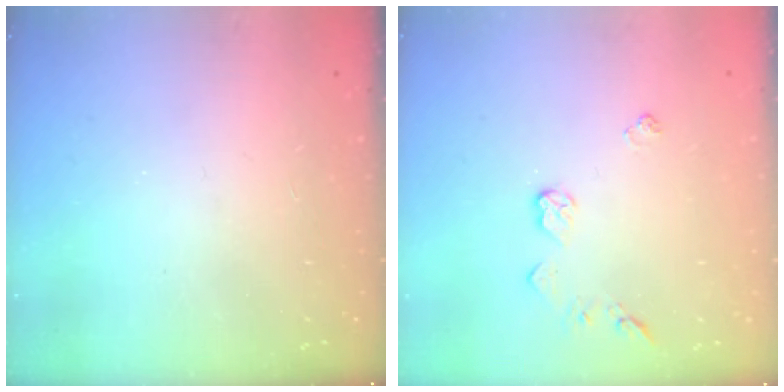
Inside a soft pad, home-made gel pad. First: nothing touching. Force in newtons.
{"total": 5.2, "press": 5.2, "slide": 0.4}